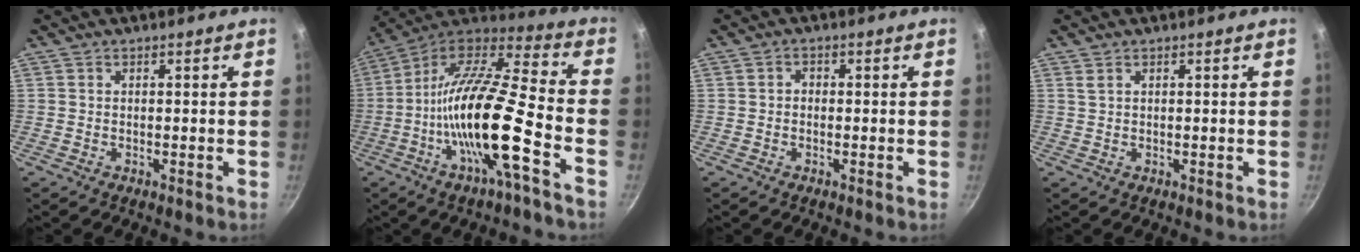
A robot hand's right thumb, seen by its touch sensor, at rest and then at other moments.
{"total": 21.3, "force": [-7.0, 4.4, 19.7], "torque": [-0.344, 0.036, -0.144]}
{"total": 1.0, "force": [0.1, 0.8, 0.6], "torque": [-0.010, 0.005, 0.000]}
{"total": 1.0, "force": [0.7, 0.4, 0.6], "torque": [-0.012, -0.002, 0.015]}